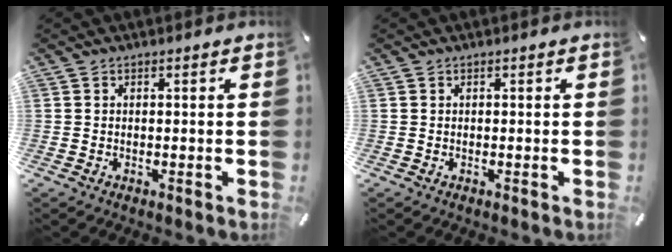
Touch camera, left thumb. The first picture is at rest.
{"total": 0.0}